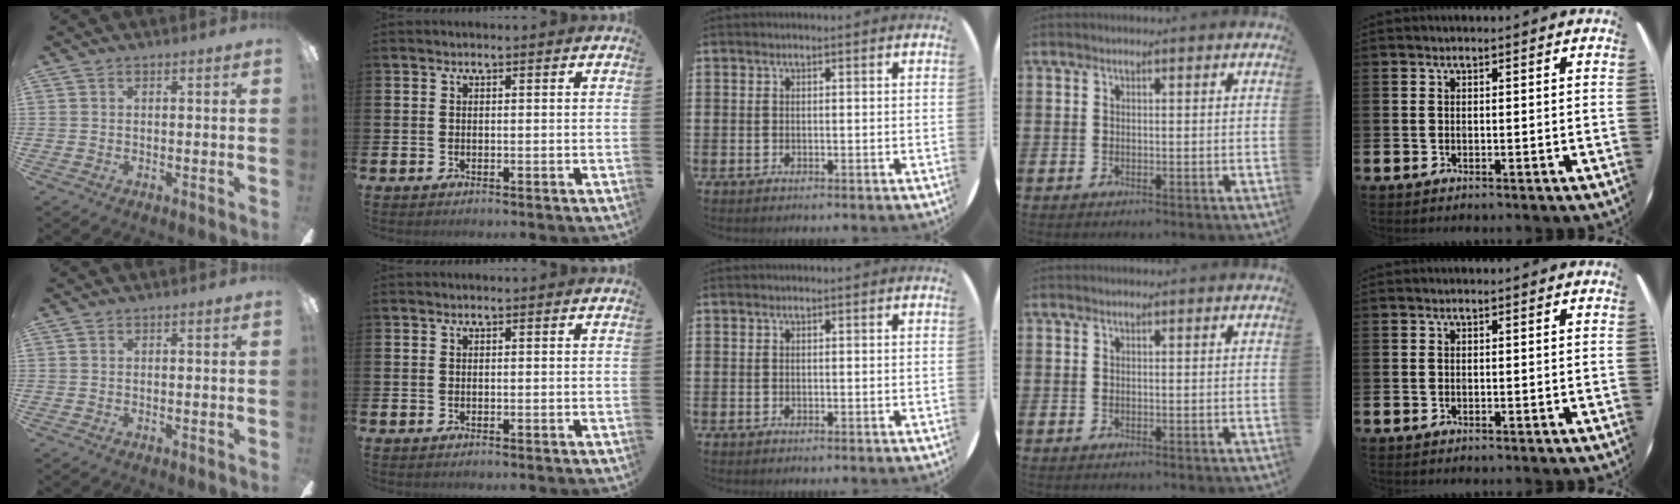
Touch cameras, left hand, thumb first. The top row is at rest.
{}